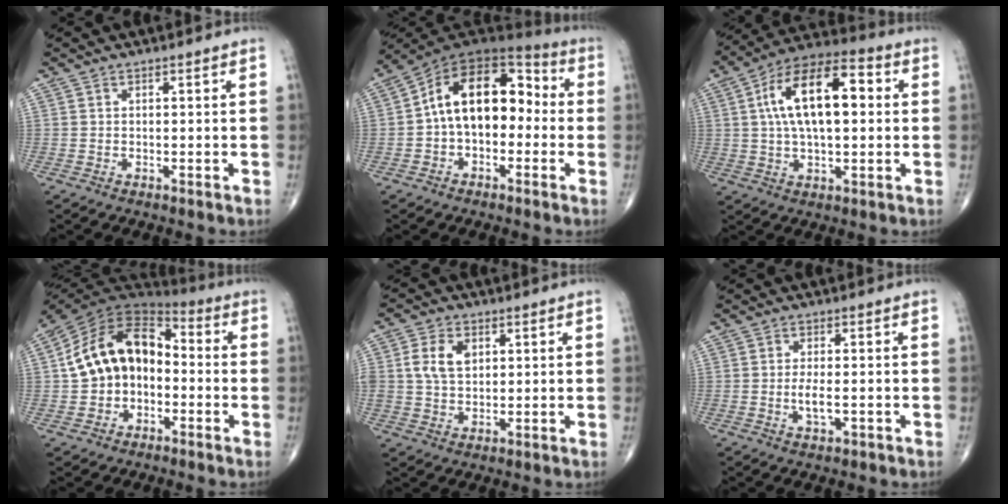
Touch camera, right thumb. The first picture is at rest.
{"total": 16.1, "force": [-0.7, 10.2, 12.5], "torque": [-0.171, 0.055, -0.026]}
{"total": 17.3, "force": [2.8, 8.2, 15.0], "torque": [-0.252, 0.028, 0.041]}
{"total": 15.7, "force": [-1.1, 11.2, 11.0], "torque": [-0.171, 0.048, -0.032]}
{"total": 6.7, "force": [1.6, 4.6, 4.6], "torque": [-0.079, -0.001, 0.031]}
{"total": 3.3, "force": [-0.8, 1.3, 2.9], "torque": [-0.057, -0.002, -0.015]}